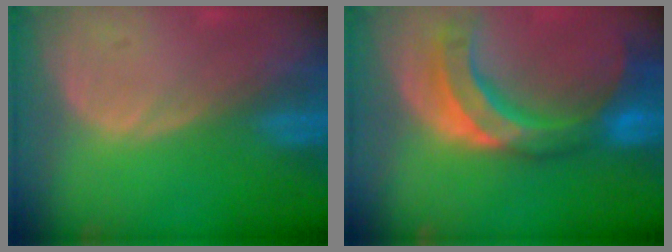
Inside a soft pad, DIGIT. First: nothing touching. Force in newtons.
{"total": 11.0, "press": 9.5, "slide": 5.6}